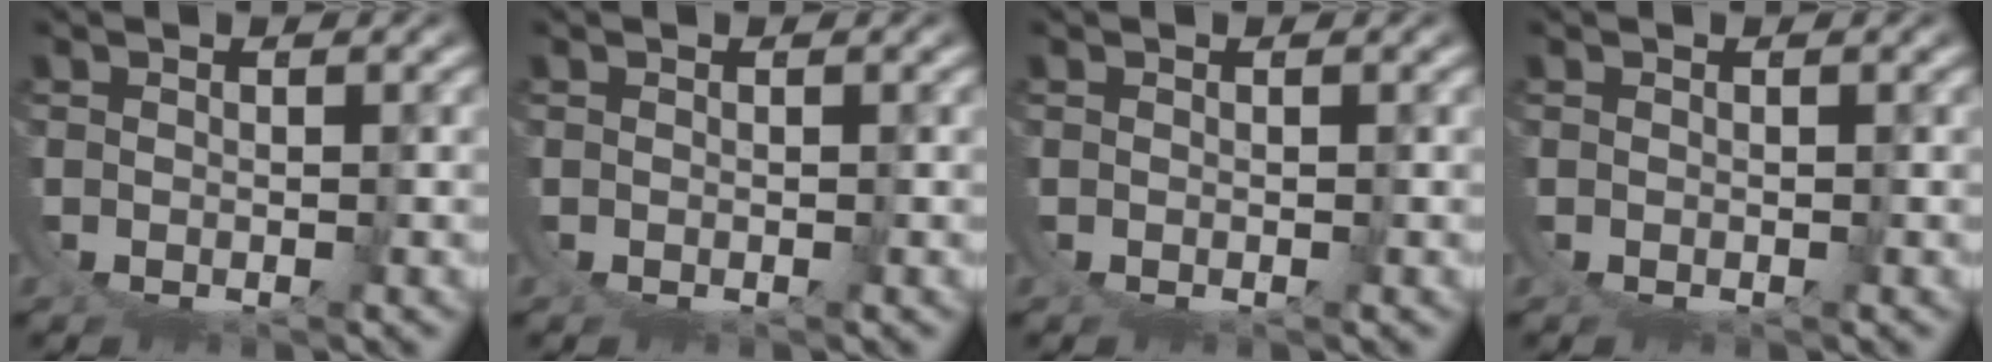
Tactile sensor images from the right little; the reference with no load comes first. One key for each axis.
{"total": 0.0}
{"total": 0.0}
{"total": 0.0}